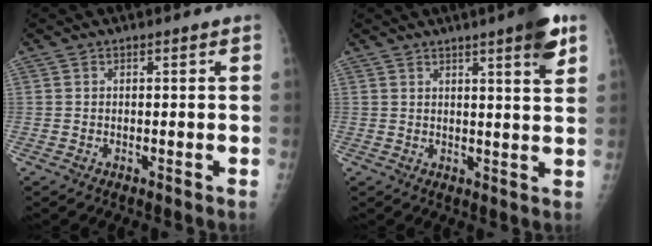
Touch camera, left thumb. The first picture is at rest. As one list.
[{"total": 7.1, "force": [4.1, 0.8, 5.7], "torque": [-0.070, -0.018, 0.052]}]